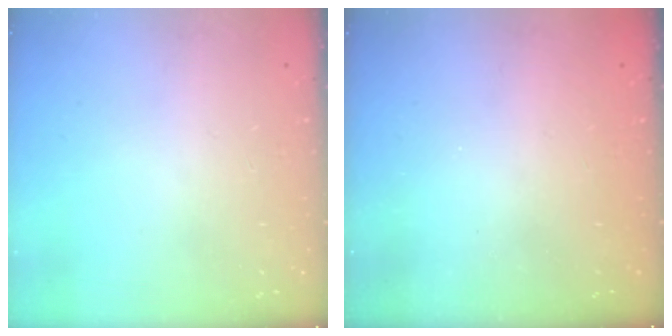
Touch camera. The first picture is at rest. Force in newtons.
{"total": 2.4, "press": 2.3, "slide": 0.8}